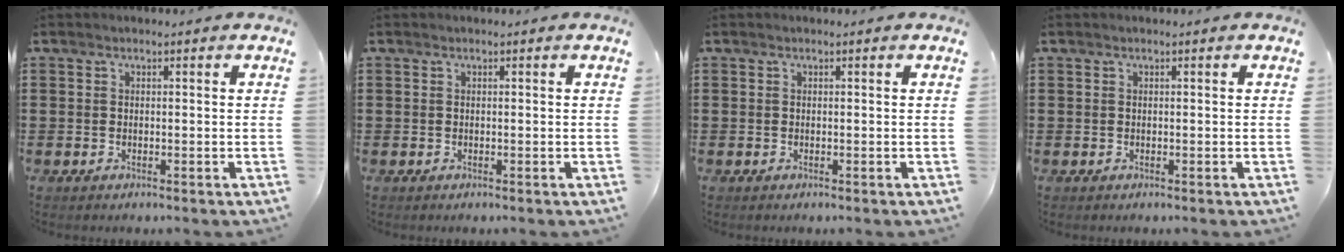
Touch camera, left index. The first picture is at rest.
{"total": 0.0}
{"total": 0.0}
{"total": 0.0}